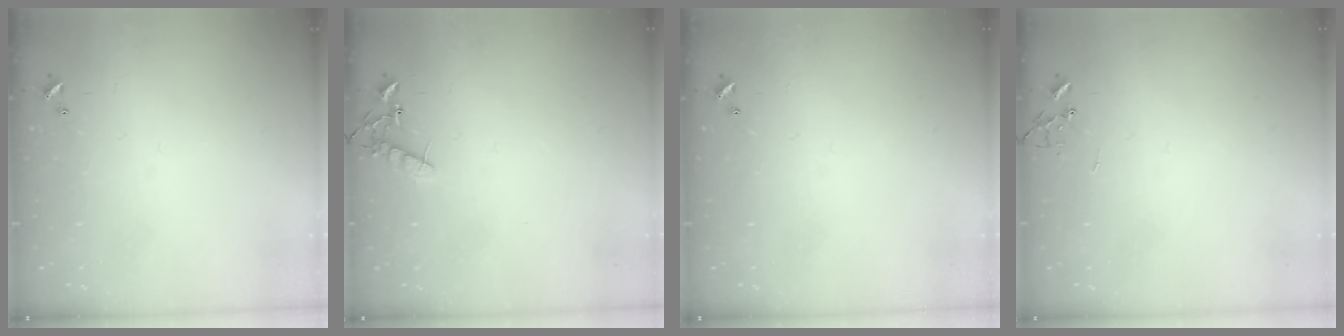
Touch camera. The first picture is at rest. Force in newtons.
{"total": 8.1, "press": 8.1, "slide": 0.3}
{"total": 0.0}
{"total": 0.0}